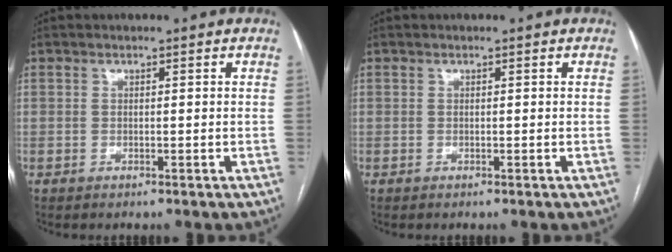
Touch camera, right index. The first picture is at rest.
{"total": 0.0}